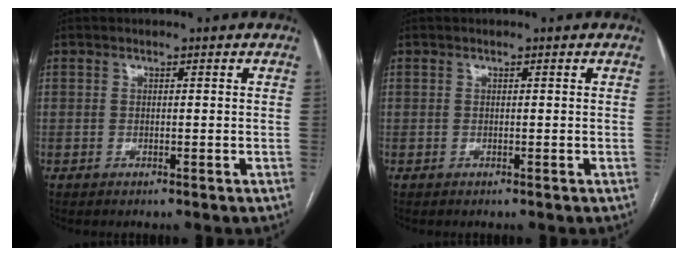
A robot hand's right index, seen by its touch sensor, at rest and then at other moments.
{"total": 0.0}